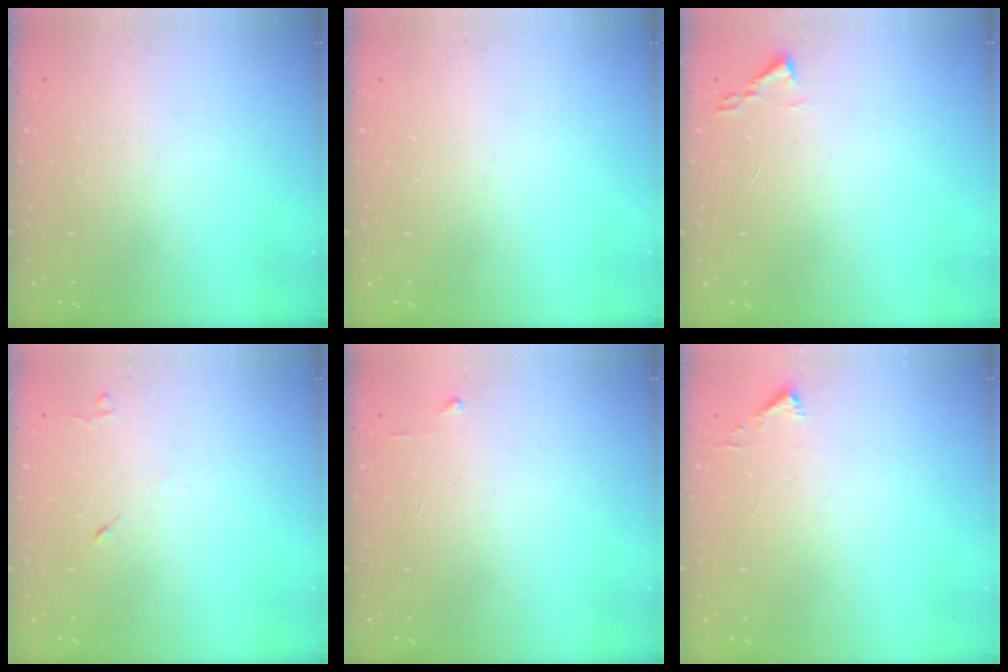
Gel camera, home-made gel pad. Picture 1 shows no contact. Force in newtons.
{"total": 0.0}
{"total": 1.9, "press": 1.8, "slide": 0.3}
{"total": 5.6, "press": 5.5, "slide": 0.9}
{"total": 3.7, "press": 3.6, "slide": 0.4}
{"total": 2.3, "press": 2.3, "slide": 0.2}